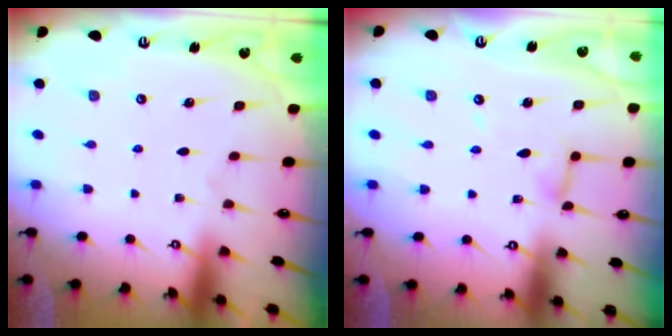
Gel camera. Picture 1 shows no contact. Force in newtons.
{"total": 5.3, "press": 5.2, "slide": 0.4}